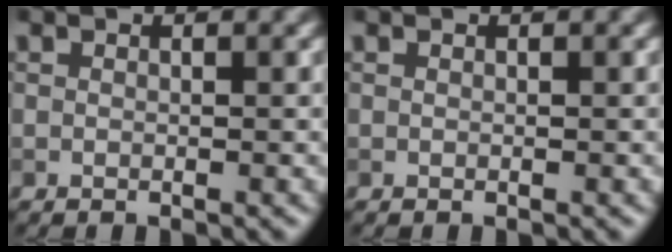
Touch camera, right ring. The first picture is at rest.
{"total": 0.0}